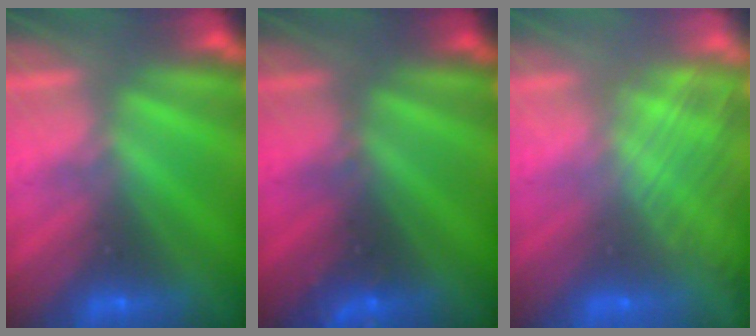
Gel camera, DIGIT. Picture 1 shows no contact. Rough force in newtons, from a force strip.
{"total": 2.4}
{"total": 3.0}